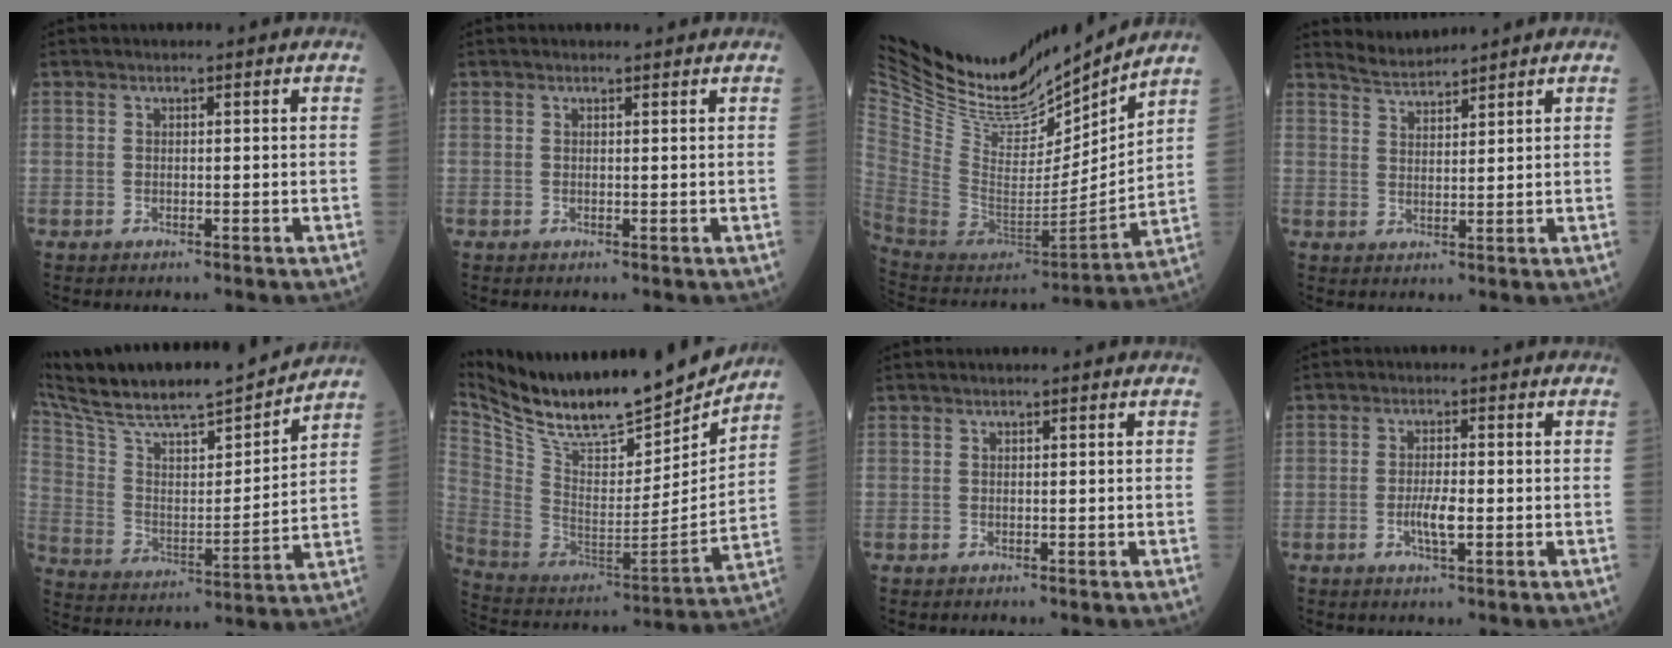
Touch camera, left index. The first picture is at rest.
{"total": 2.1, "force": [2.1, 0.2, 0.5], "torque": [-0.007, 0.013, 0.023]}
{"total": 25.6, "force": [22.9, 5.8, 9.7], "torque": [-0.196, -0.043, 0.392]}
{"total": 3.2, "force": [3.1, -0.5, -0.6], "torque": [0.003, 0.000, 0.067]}
{"total": 22.9, "force": [20.3, 2.4, 10.5], "torque": [-0.194, 0.014, 0.328]}
{"total": 24.2, "force": [21.5, 4.3, 10.2], "torque": [-0.190, -0.038, 0.346]}
{"total": 0.0}
{"total": 3.2, "force": [-1.1, 0.6, 3.0], "torque": [-0.060, -0.005, -0.020]}